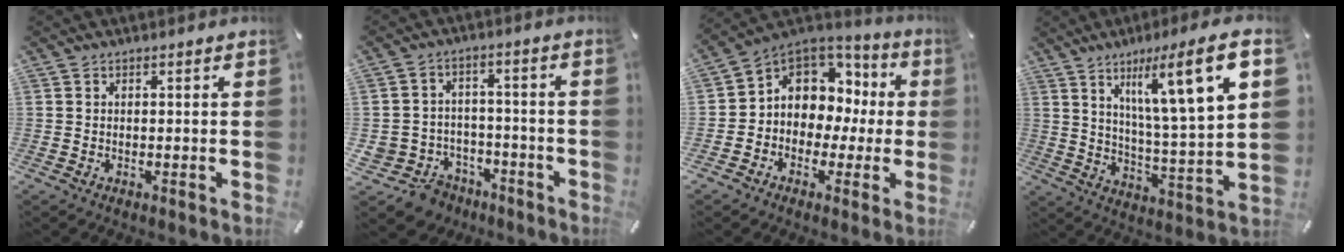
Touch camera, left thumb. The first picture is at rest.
{"total": 7.9, "force": [-4.5, 6.4, 0.9], "torque": [-0.029, 0.028, -0.080]}
{"total": 8.5, "force": [1.7, 7.9, 2.6], "torque": [-0.057, -0.023, 0.038]}
{"total": 15.3, "force": [8.3, 2.5, 12.6], "torque": [-0.202, -0.036, 0.125]}